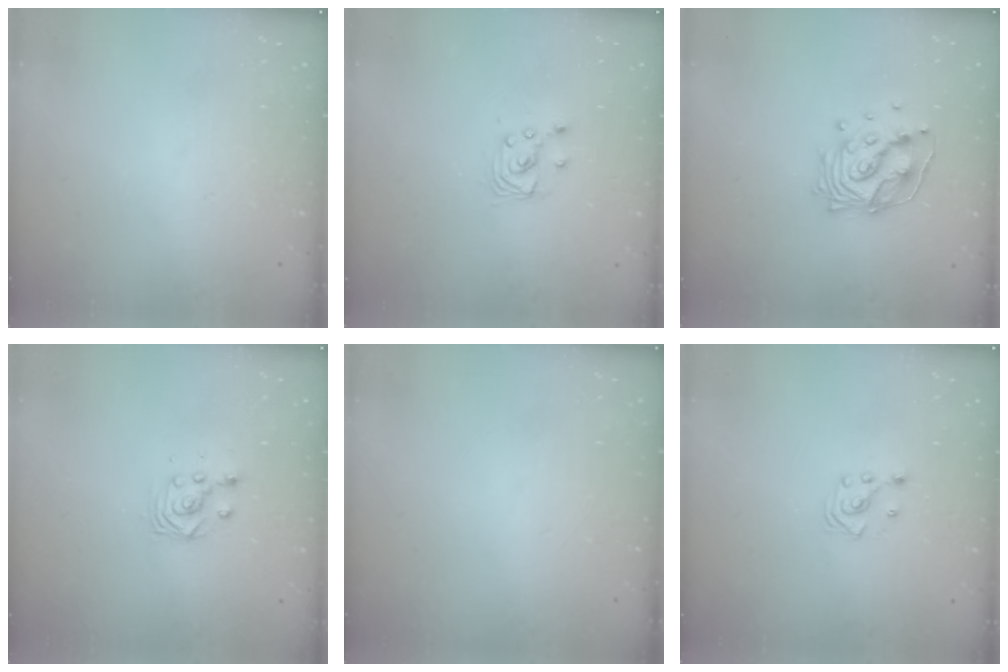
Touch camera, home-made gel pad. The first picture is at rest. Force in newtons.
{"total": 2.8, "press": 2.8, "slide": 0.2}
{"total": 13.4, "press": 13.4, "slide": 1.6}
{"total": 3.0, "press": 2.9, "slide": 0.3}
{"total": 0.0}
{"total": 3.2, "press": 3.2, "slide": 0.4}